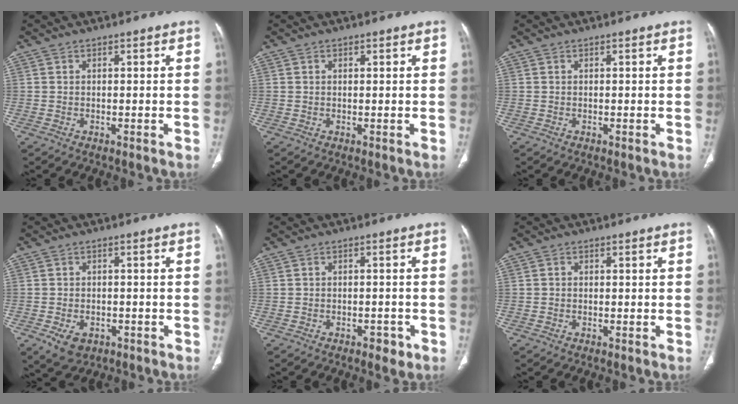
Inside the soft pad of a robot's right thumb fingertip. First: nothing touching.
{"total": 0.9, "force": [0.5, 0.5, 0.6], "torque": [-0.008, -0.001, 0.007]}
{"total": 0.0}
{"total": 4.2, "force": [-2.0, 2.9, 2.3], "torque": [-0.040, 0.004, -0.023]}
{"total": 2.8, "force": [-1.6, 1.6, 1.7], "torque": [-0.015, 0.007, -0.017]}
{"total": 0.7, "force": [-0.1, 0.6, 0.2], "torque": [-0.003, 0.002, -0.005]}